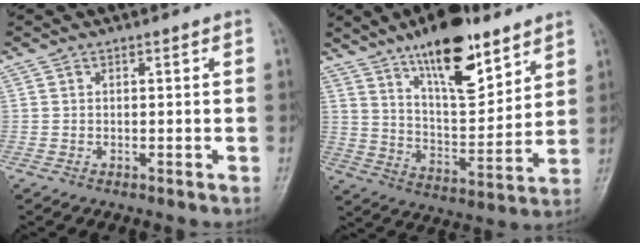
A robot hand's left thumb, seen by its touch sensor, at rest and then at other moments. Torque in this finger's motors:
{"motor_torque": [2.43, 1.55, 1.55, -1.22, 0.44]}